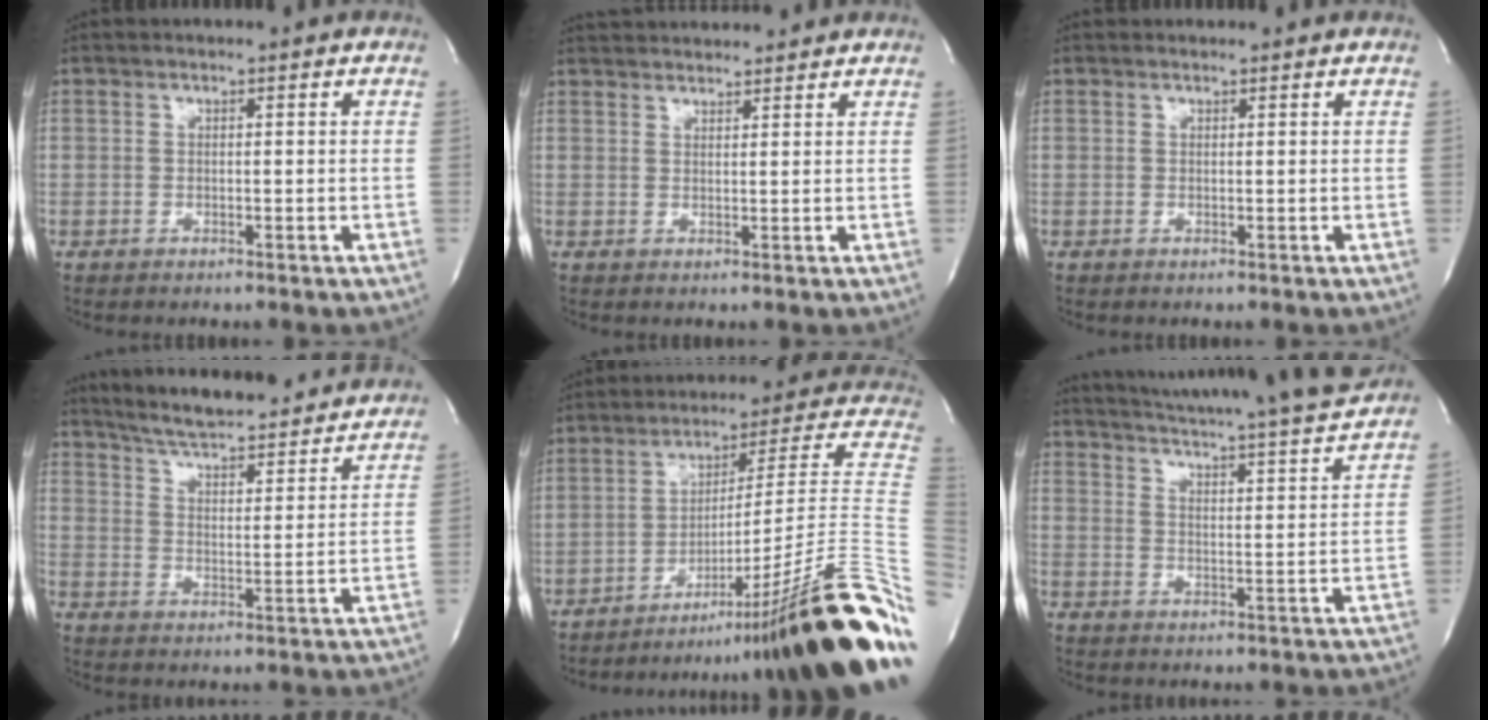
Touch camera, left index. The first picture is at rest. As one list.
[{"total": 8.0, "force": [7.7, 1.1, 1.8], "torque": [-0.032, 0.034, 0.111]}, {"total": 0.8, "force": [0.8, 0.2, -0.1], "torque": [-0.004, 0.012, 0.014]}, {"total": 23.4, "force": [21.5, 3.5, 8.6], "torque": [-0.133, -0.023, 0.284]}, {"total": 29.7, "force": [-16.2, -0.1, 25.0], "torque": [-0.243, 0.011, -0.248]}, {"total": 19.3, "force": [18.0, -1.0, 6.8], "torque": [-0.118, -0.049, 0.240]}]